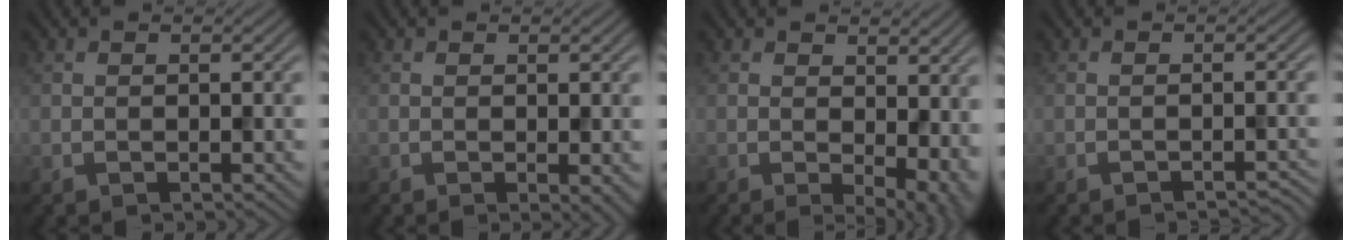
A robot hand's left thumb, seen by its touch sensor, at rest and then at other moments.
{"total": 1.8, "force": [-0.3, 0.3, 1.8], "torque": [-0.025, -0.008, -0.005]}
{"total": 7.0, "force": [0.4, 3.5, 6.0], "torque": [-0.089, -0.012, 0.016]}
{"total": 1.8, "force": [-1.5, 0.3, 0.9], "torque": [0.000, 0.003, -0.026]}